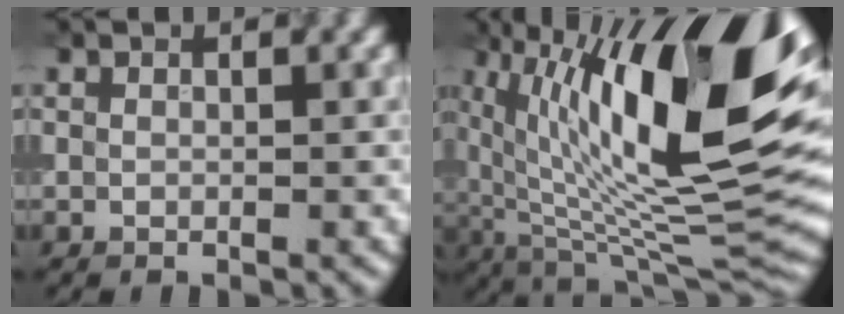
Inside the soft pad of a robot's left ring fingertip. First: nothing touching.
{"total": 17.7, "force": [5.1, 6.5, 15.7], "torque": [-0.252, 0.009, 0.083]}